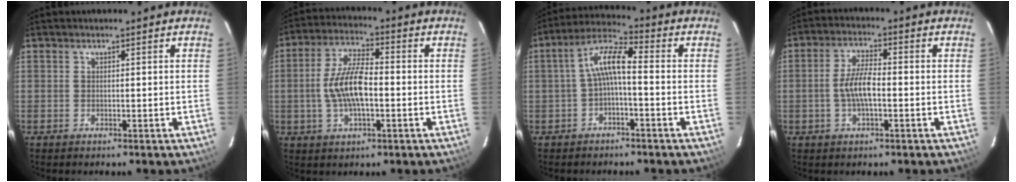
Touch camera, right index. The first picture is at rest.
{"total": 10.1, "force": [-1.5, 3.8, 9.2], "torque": [-0.186, 0.009, -0.027]}
{"total": 6.6, "force": [-1.3, 1.9, 6.2], "torque": [-0.135, 0.022, -0.025]}
{"total": 5.6, "force": [-1.1, 1.8, 5.2], "torque": [-0.104, 0.006, -0.021]}